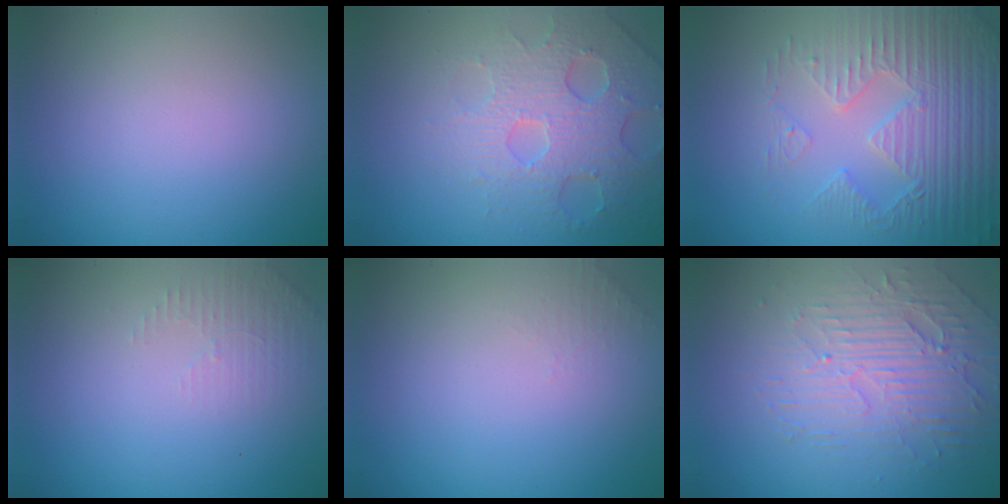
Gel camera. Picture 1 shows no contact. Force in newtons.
{"total": 4.3, "press": 4.2, "slide": 0.7}
{"total": 5.0, "press": 4.7, "slide": 1.8}
{"total": 1.5, "press": 1.5, "slide": 0.4}
{"total": 1.0, "press": 0.9, "slide": 0.3}
{"total": 4.1, "press": 3.7, "slide": 1.8}